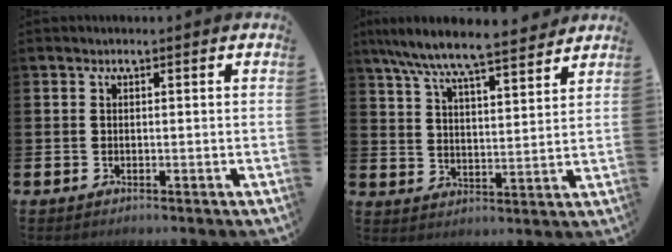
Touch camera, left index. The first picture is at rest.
{"total": 7.9, "force": [7.5, 0.4, 2.5], "torque": [-0.073, -0.053, 0.130]}